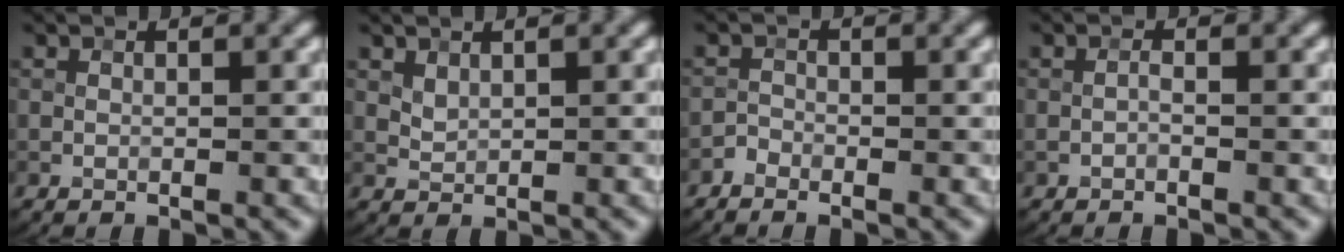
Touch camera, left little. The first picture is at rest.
{"total": 1.0, "force": [0.7, 0.5, 0.5], "torque": [-0.014, -0.002, 0.020]}
{"total": 1.1, "force": [-0.9, 0.4, 0.2], "torque": [-0.003, 0.005, -0.021]}
{"total": 0.6, "force": [-0.3, 0.1, 0.4], "torque": [-0.011, 0.002, -0.008]}